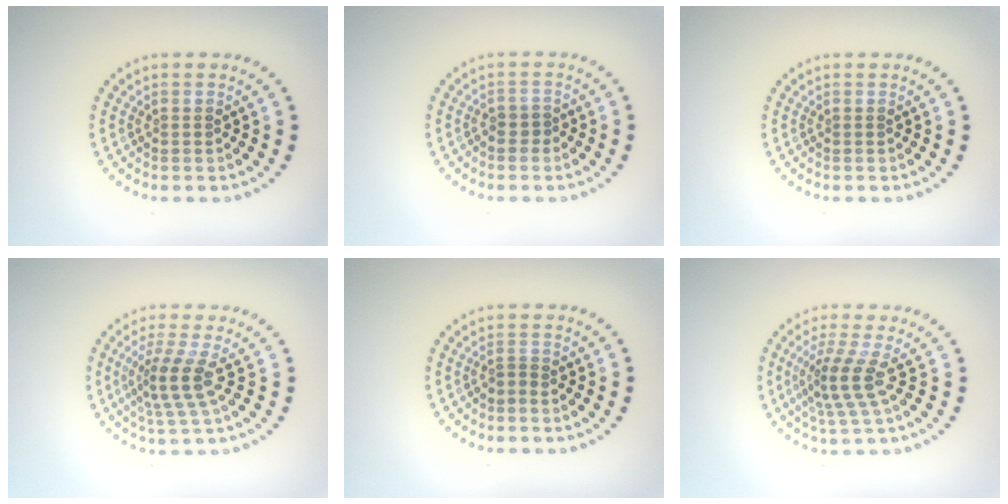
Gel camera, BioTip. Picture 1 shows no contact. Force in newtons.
{"total": 0.9, "press": 0.6, "slide": 0.7}
{"total": 0.0}
{"total": 3.3, "press": 2.4, "slide": 2.3}
{"total": 0.6, "press": 0.3, "slide": 0.6}
{"total": 3.4, "press": 2.4, "slide": 2.5}